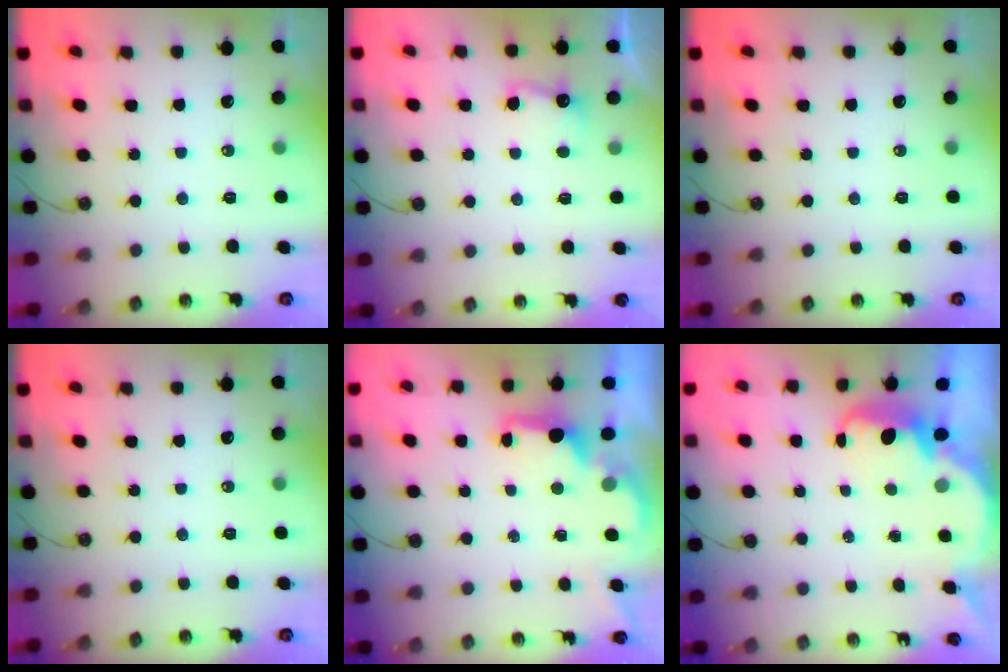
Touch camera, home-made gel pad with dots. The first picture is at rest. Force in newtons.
{"total": 3.0, "press": 2.8, "slide": 0.9}
{"total": 0.0}
{"total": 0.0}
{"total": 2.1, "press": 1.9, "slide": 0.8}
{"total": 3.5, "press": 3.5, "slide": 0.4}